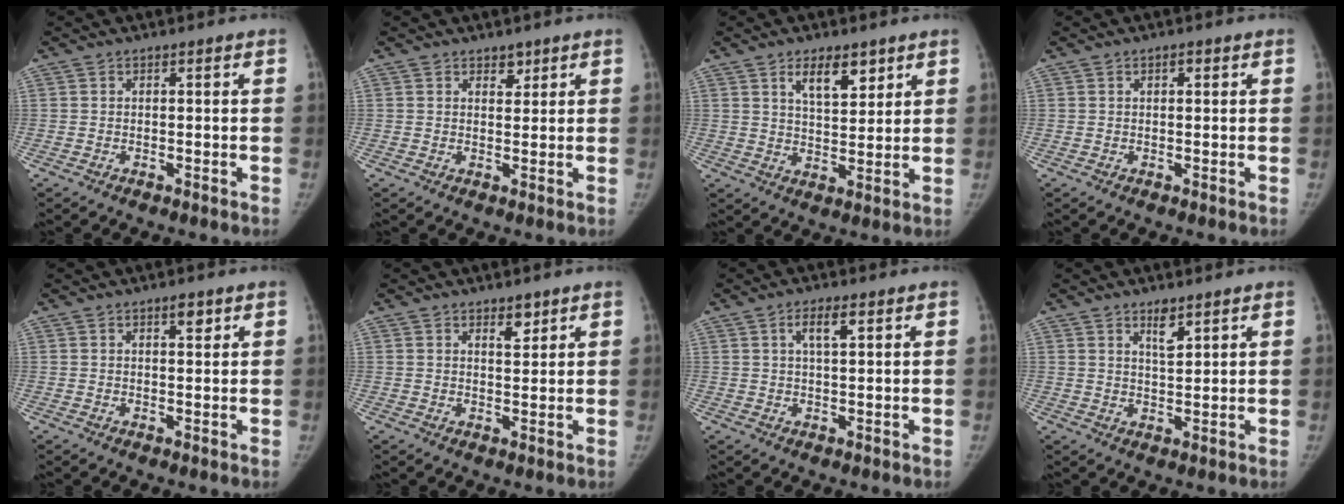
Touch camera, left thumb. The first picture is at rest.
{"total": 2.0, "force": [1.4, 1.2, 0.6], "torque": [0.008, -0.009, 0.019]}
{"total": 7.4, "force": [4.3, 3.3, 5.0], "torque": [-0.056, -0.030, 0.071]}
{"total": 1.1, "force": [0.5, 0.6, 0.8], "torque": [-0.010, 0.001, 0.006]}
{"total": 2.1, "force": [1.2, 0.8, 1.5], "torque": [-0.013, -0.006, 0.019]}
{"total": 2.8, "force": [1.9, 1.4, 1.6], "torque": [-0.010, -0.013, 0.030]}
{"total": 3.9, "force": [1.7, 1.3, 3.3], "torque": [-0.058, 0.000, 0.031]}
{"total": 3.6, "force": [2.4, 1.2, 2.5], "torque": [-0.032, -0.018, 0.042]}